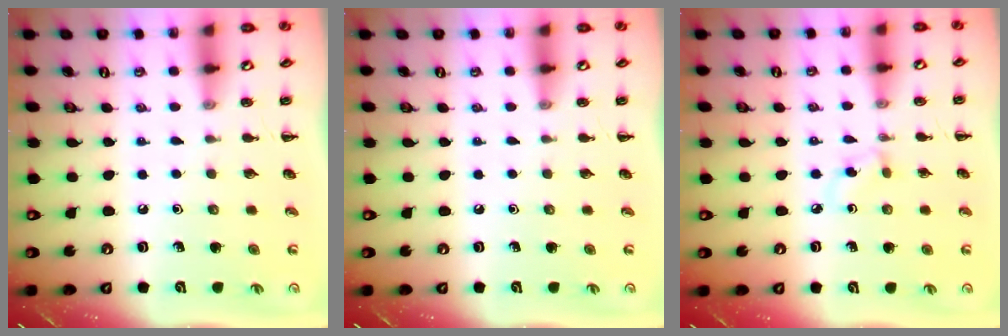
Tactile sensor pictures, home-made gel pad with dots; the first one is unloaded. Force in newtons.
{"total": 0.0}
{"total": 3.0, "press": 2.7, "slide": 1.4}